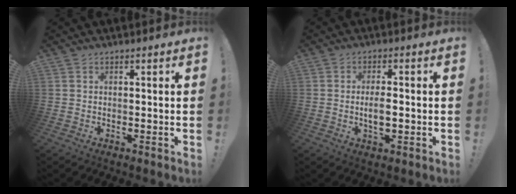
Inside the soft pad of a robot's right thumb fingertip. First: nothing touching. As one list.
[{"total": 4.8, "force": [-0.7, 1.8, 4.4], "torque": [-0.075, -0.005, -0.019]}]